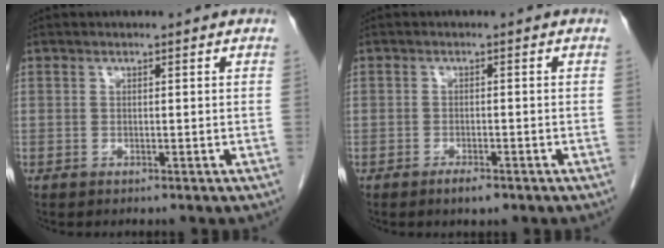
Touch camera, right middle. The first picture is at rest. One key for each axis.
{"total": 2.0, "fx": -1.4, "fy": 0.7, "fz": 1.3, "tx": -0.023, "ty": -0.001, "tz": -0.021}